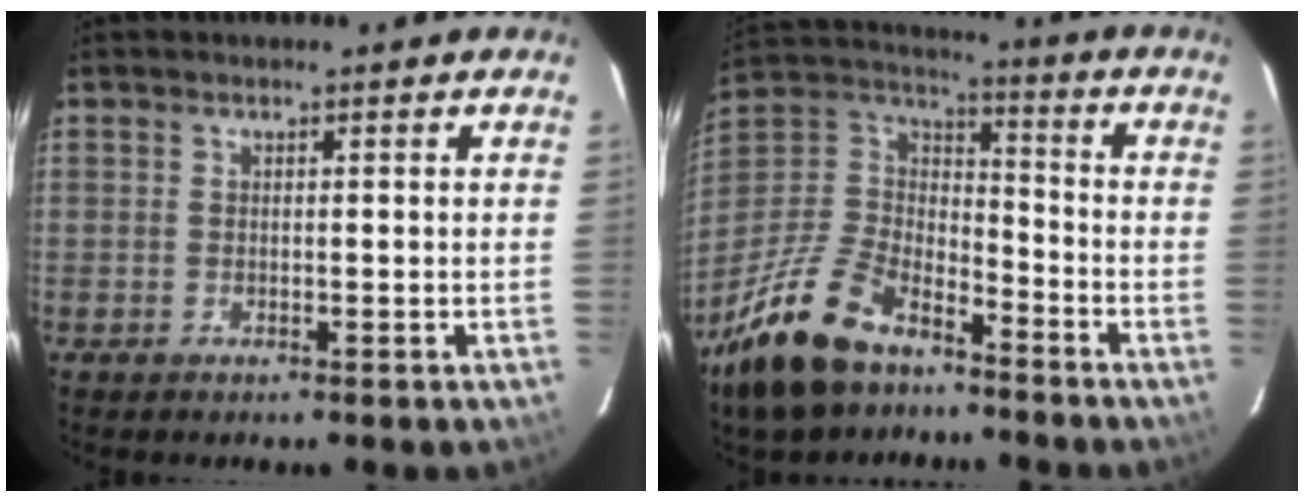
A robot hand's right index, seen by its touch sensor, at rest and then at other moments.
{"total": 20.6, "force": [-13.8, 10.1, 11.4], "torque": [-0.251, 0.002, -0.246]}